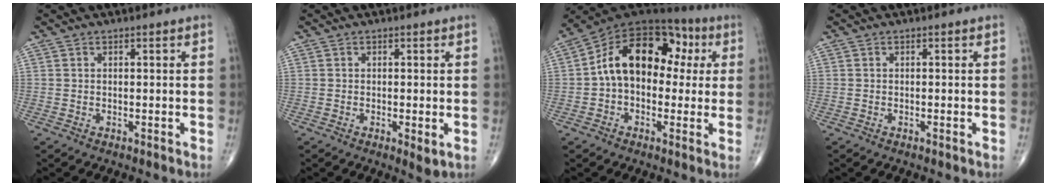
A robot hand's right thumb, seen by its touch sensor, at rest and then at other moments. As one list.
[{"total": 2.3, "force": [-0.5, 0.6, 2.2], "torque": [-0.040, -0.011, -0.009]}, {"total": 17.5, "force": [2.2, 11.5, 13.0], "torque": [-0.169, 0.052, 0.023]}, {"total": 0.0}]